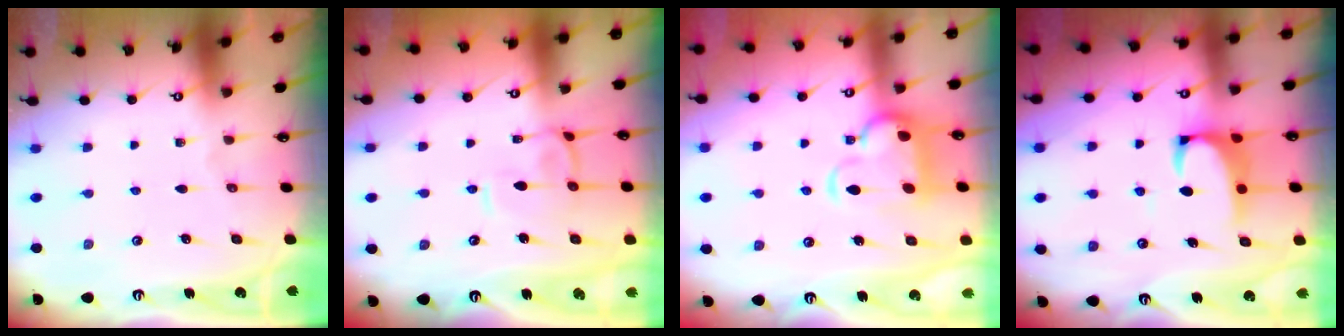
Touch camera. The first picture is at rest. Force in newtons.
{"total": 2.8, "press": 2.7, "slide": 0.7}
{"total": 6.3, "press": 6.0, "slide": 1.8}
{"total": 2.2, "press": 2.0, "slide": 0.9}